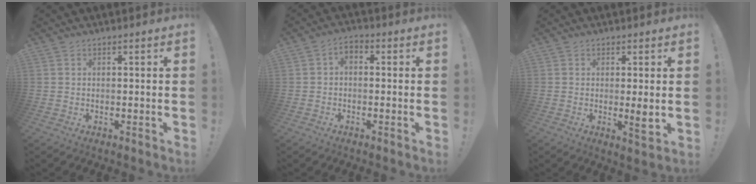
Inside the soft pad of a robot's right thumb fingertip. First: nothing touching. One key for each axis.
{"total": 2.6, "fx": -0.9, "fy": 1.5, "fz": 1.9, "tx": -0.039, "ty": 0.004, "tz": -0.019}
{"total": 4.2, "fx": 0.2, "fy": 0.5, "fz": 4.2, "tx": -0.045, "ty": -0.016, "tz": 0.001}